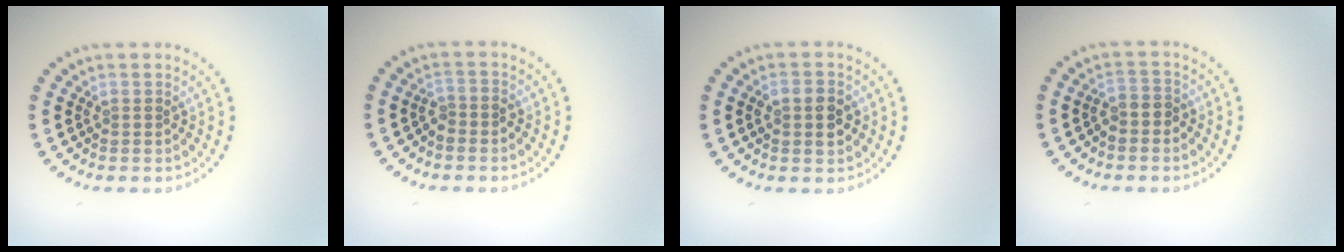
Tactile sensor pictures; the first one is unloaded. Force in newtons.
{"total": 1.3, "press": 1.1, "slide": 0.7}
{"total": 3.3, "press": 3.3, "slide": 0.2}
{"total": 1.3, "press": 1.0, "slide": 0.8}